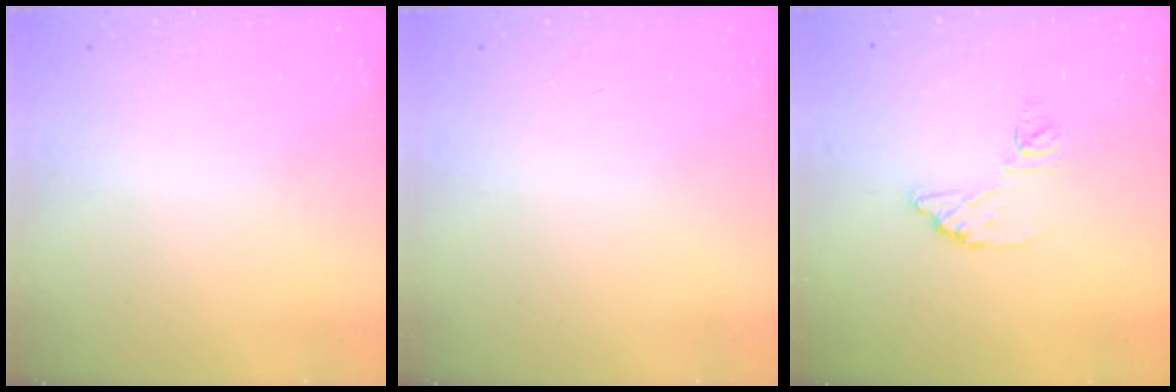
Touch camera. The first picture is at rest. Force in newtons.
{"total": 0.0}
{"total": 8.2, "press": 8.2, "slide": 0.2}